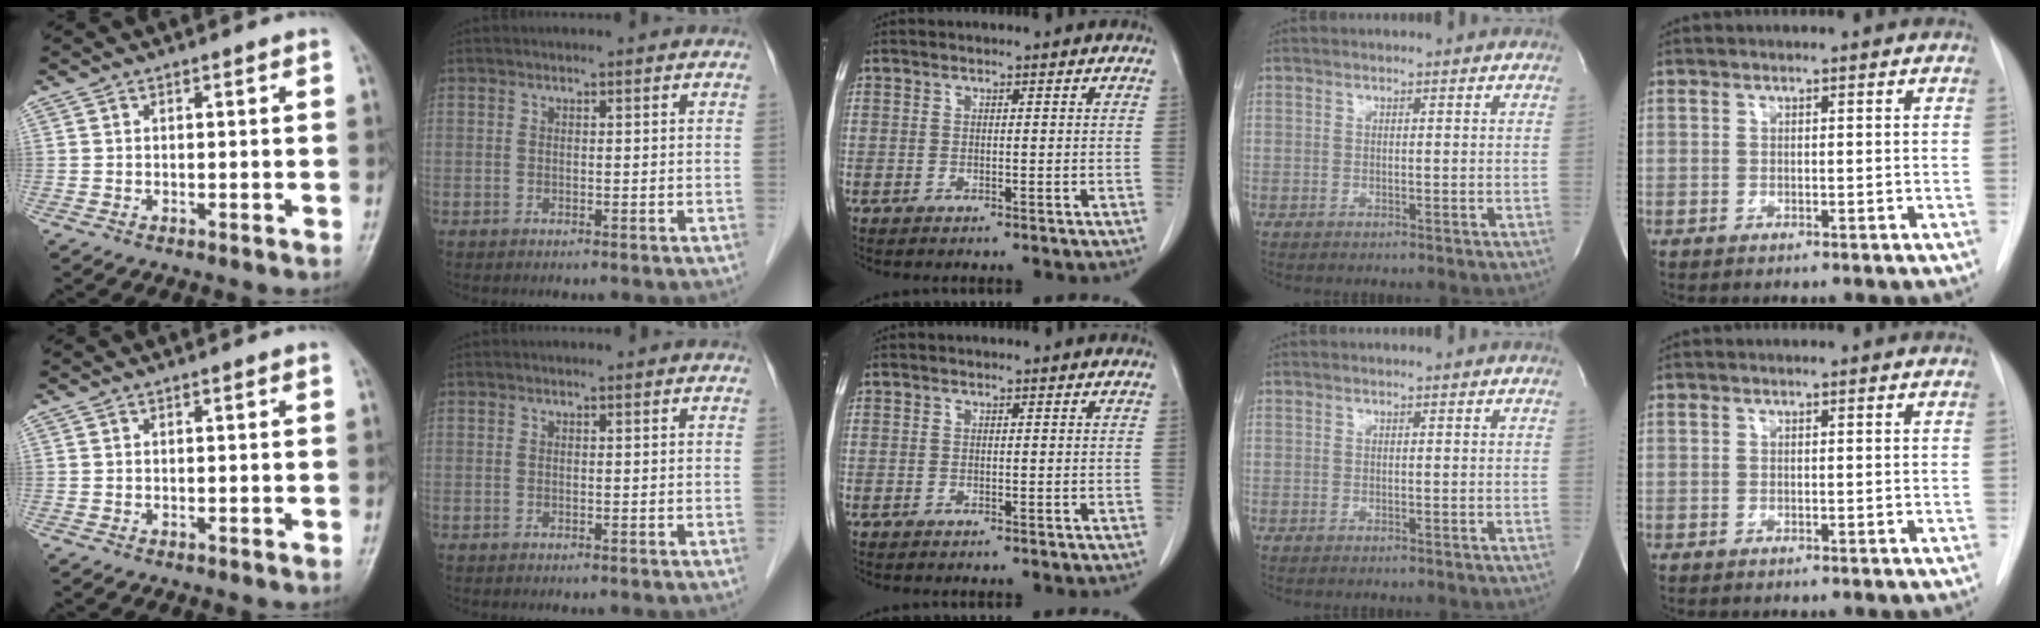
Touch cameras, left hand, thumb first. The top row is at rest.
{}